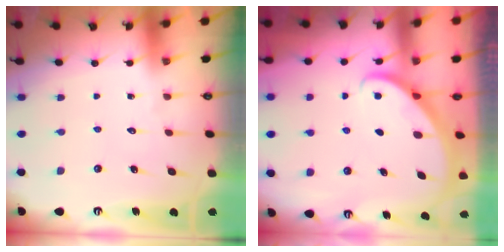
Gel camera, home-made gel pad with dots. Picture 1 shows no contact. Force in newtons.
{"total": 2.9, "press": 2.9, "slide": 0.2}